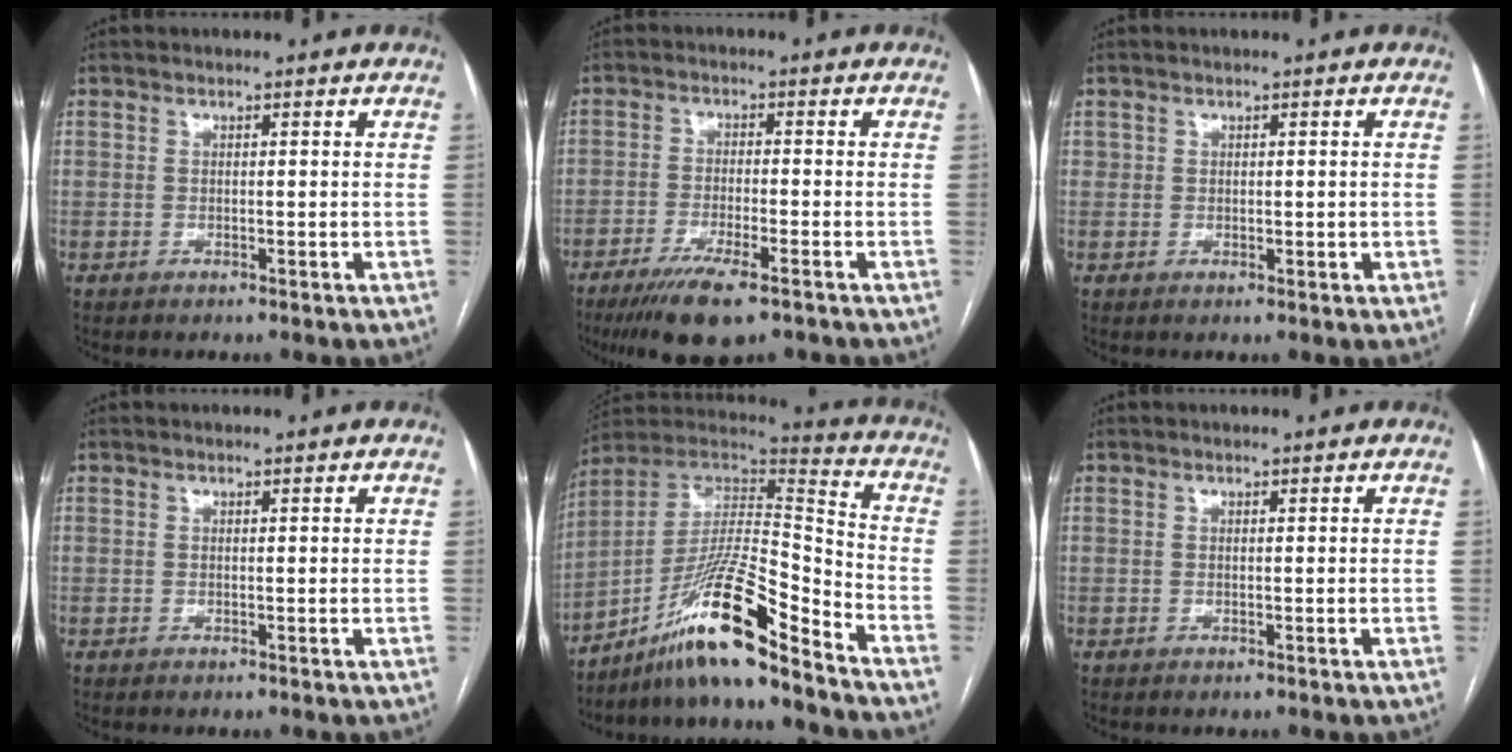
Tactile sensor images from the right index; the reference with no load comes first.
{"total": 8.8, "force": [-5.9, 1.3, 6.3], "torque": [-0.108, -0.019, -0.093]}
{"total": 1.3, "force": [0.3, 1.1, 0.6], "torque": [-0.009, 0.003, 0.008]}
{"total": 0.0}
{"total": 16.5, "force": [-11.7, 0.6, 11.6], "torque": [-0.209, 0.016, -0.204]}
{"total": 0.0}